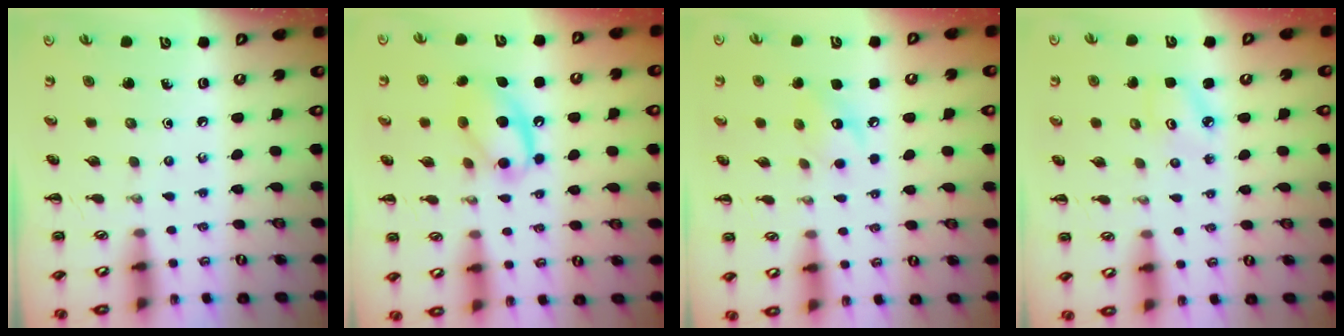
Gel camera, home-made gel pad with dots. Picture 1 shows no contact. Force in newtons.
{"total": 13.3, "press": 13.1, "slide": 2.1}
{"total": 7.6, "press": 7.5, "slide": 0.6}
{"total": 2.9, "press": 2.8, "slide": 0.5}